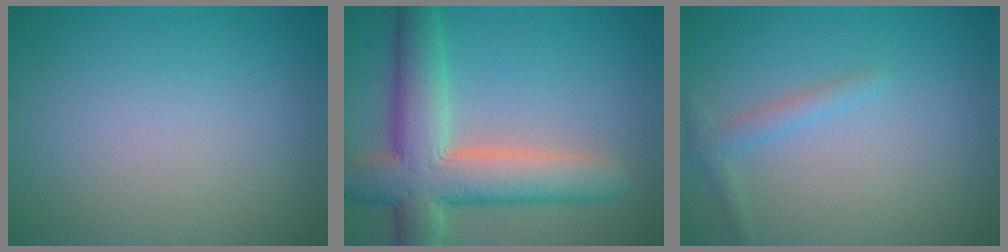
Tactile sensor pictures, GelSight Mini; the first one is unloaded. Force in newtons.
{"total": 9.0, "press": 9.0, "slide": 0.9}
{"total": 1.4, "press": 1.4, "slide": 0.1}